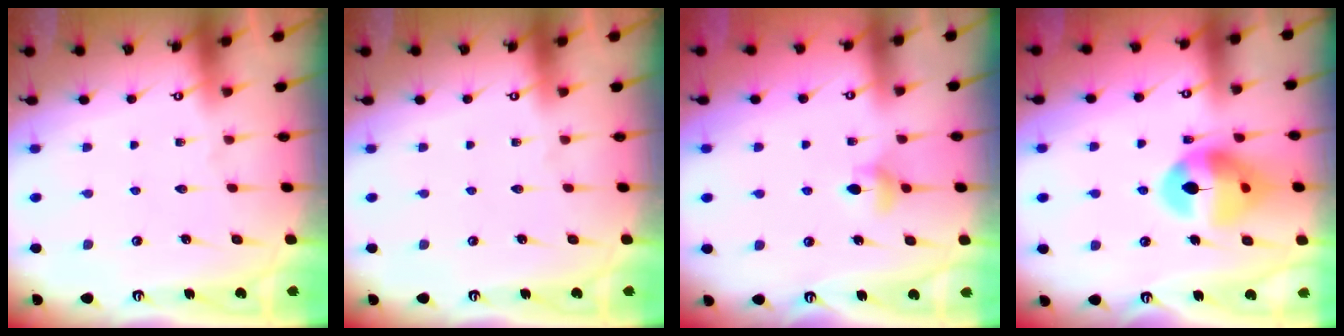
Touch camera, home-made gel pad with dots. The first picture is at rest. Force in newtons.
{"total": 0.0}
{"total": 5.2, "press": 5.1, "slide": 0.8}
{"total": 13.8, "press": 13.7, "slide": 1.5}